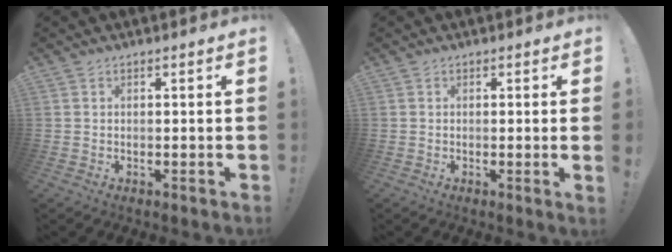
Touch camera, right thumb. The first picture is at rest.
{"total": 1.7, "force": [0.0, -0.6, 1.6], "torque": [-0.019, -0.007, -0.004]}